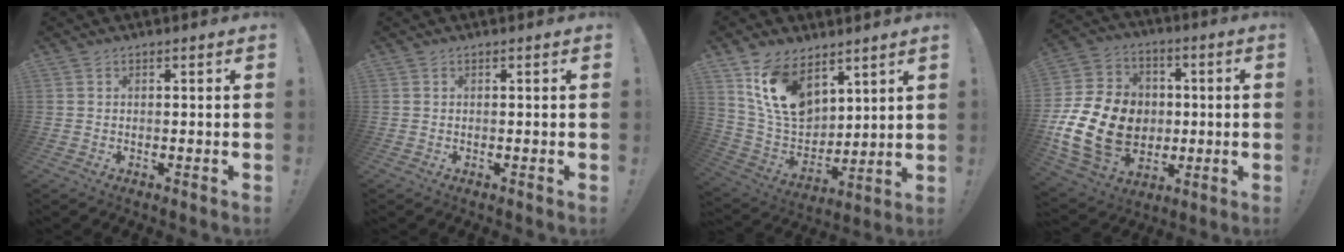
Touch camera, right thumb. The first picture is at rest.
{"total": 0.0}
{"total": 16.0, "force": [8.9, 10.3, 8.3], "torque": [-0.151, -0.043, 0.176]}
{"total": 21.9, "force": [-3.2, 16.8, 13.7], "torque": [-0.266, 0.032, -0.024]}